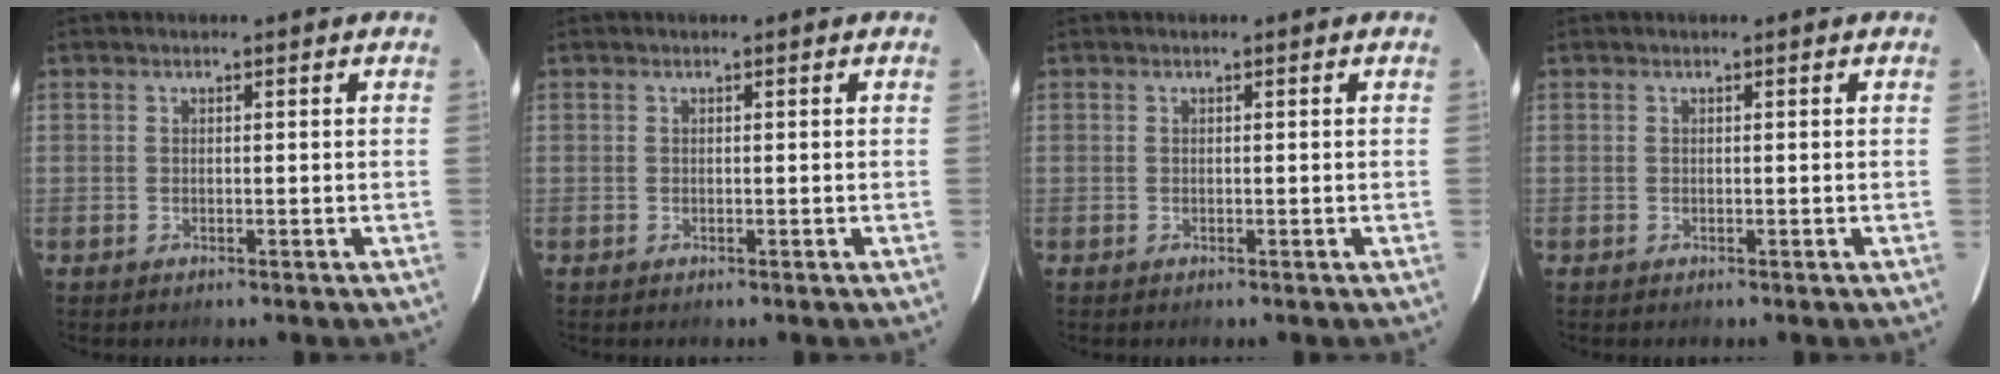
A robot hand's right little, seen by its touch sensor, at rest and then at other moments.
{"total": 0.0}
{"total": 0.0}
{"total": 0.0}